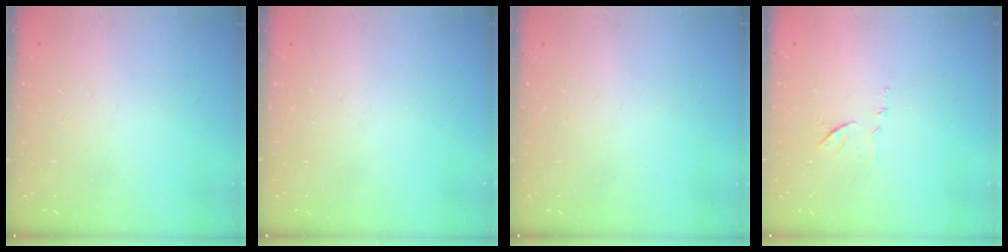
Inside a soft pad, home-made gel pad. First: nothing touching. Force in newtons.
{"total": 0.0}
{"total": 0.0}
{"total": 8.2, "press": 8.2, "slide": 0.6}